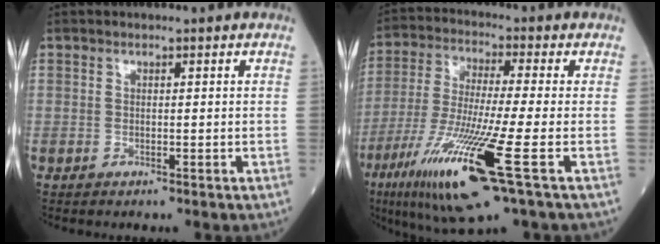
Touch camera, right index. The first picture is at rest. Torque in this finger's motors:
{"motor_torque": [1.75, -0.39, 1.05, 0.21]}